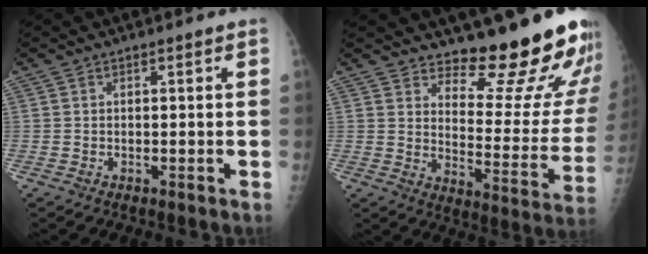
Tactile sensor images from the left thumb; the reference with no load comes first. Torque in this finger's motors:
{"motor_torque": [0.43, 0.40, 0.08, -0.42, 0.09]}